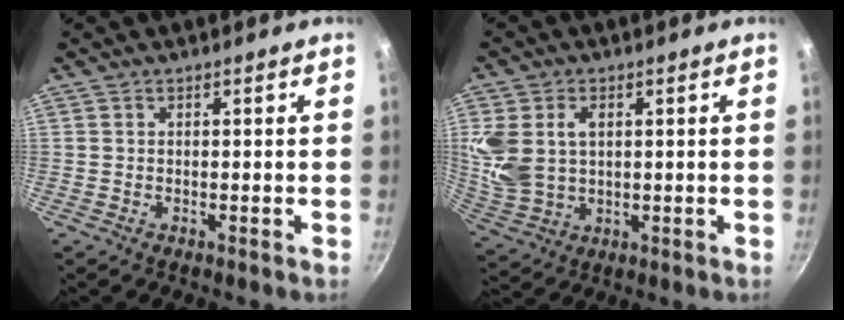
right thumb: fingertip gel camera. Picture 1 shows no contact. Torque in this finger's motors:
{"motor_torque": [1.28, 1.71, 0.68, -0.14, 0.41]}